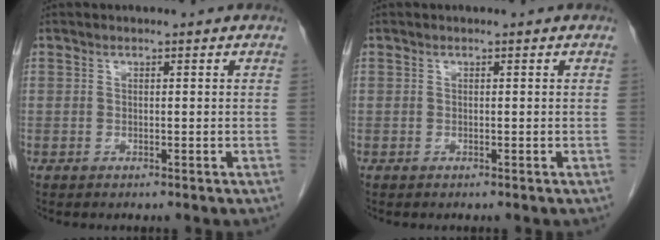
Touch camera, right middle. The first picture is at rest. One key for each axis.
{"total": 0.0}